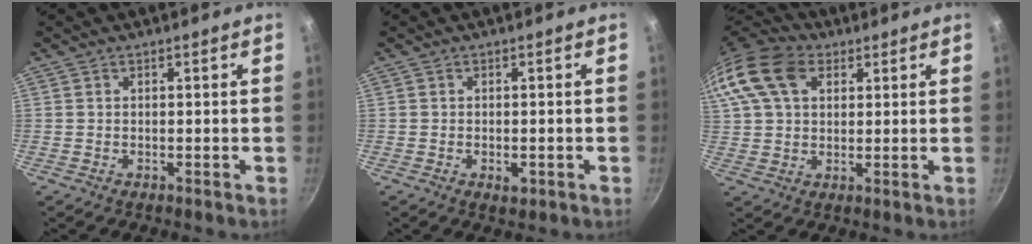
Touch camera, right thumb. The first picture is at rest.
{"total": 2.2, "force": [-0.7, 1.2, 1.7], "torque": [-0.022, -0.001, -0.010]}
{"total": 18.5, "force": [7.1, 12.9, 11.2], "torque": [-0.247, 0.030, 0.122]}